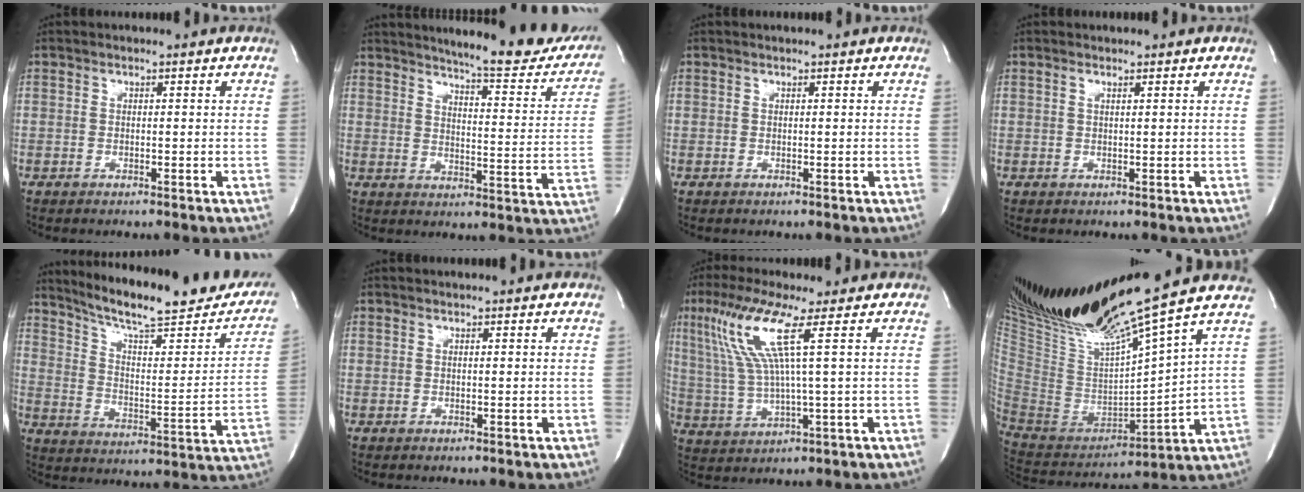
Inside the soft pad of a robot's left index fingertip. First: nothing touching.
{"total": 21.0, "force": [18.6, 3.0, 9.3], "torque": [-0.119, -0.068, 0.212]}
{"total": 0.0}
{"total": 0.6, "force": [0.4, -0.2, 0.4], "torque": [-0.014, -0.003, 0.009]}
{"total": 25.1, "force": [21.1, 3.9, 13.0], "torque": [-0.194, -0.039, 0.283]}
{"total": 0.0}
{"total": 9.6, "force": [3.8, -1.1, 8.8], "torque": [-0.196, 0.003, 0.080]}
{"total": 25.0, "force": [20.1, -1.0, 14.9], "torque": [-0.261, -0.036, 0.356]}